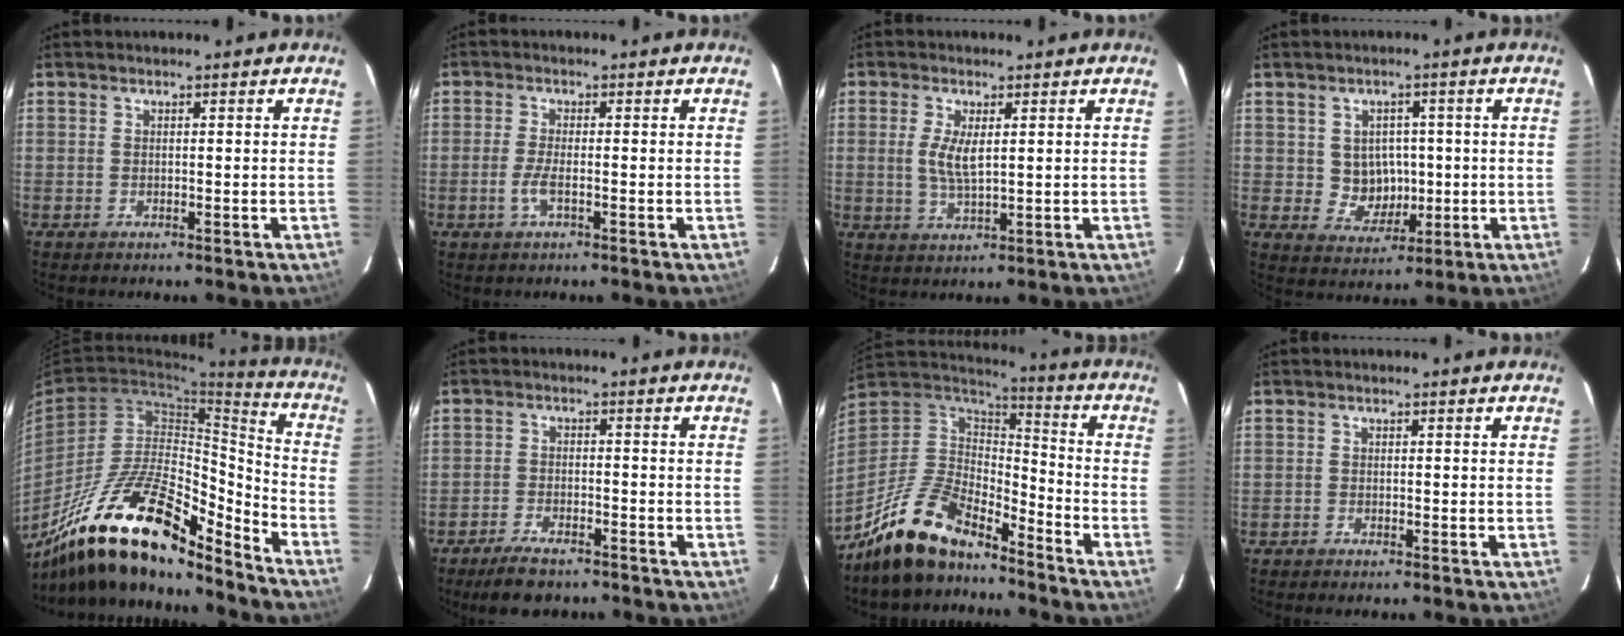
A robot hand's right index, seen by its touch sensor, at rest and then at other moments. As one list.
[{"total": 3.0, "force": [-1.2, 0.4, 2.7], "torque": [-0.061, -0.003, -0.025]}, {"total": 4.9, "force": [0.8, 1.6, 4.5], "torque": [-0.091, -0.003, 0.015]}, {"total": 6.0, "force": [0.2, 5.6, 2.0], "torque": [-0.040, 0.009, 0.018]}, {"total": 24.1, "force": [-17.5, 7.5, 14.8], "torque": [-0.258, -0.008, -0.298]}, {"total": 7.7, "force": [-6.3, 2.6, 3.6], "torque": [-0.090, -0.006, -0.106]}, {"total": 16.6, "force": [-13.2, 5.9, 8.1], "torque": [-0.185, -0.007, -0.245]}, {"total": 0.9, "force": [-0.9, 0.2, 0.3], "torque": [-0.010, -0.001, -0.019]}]